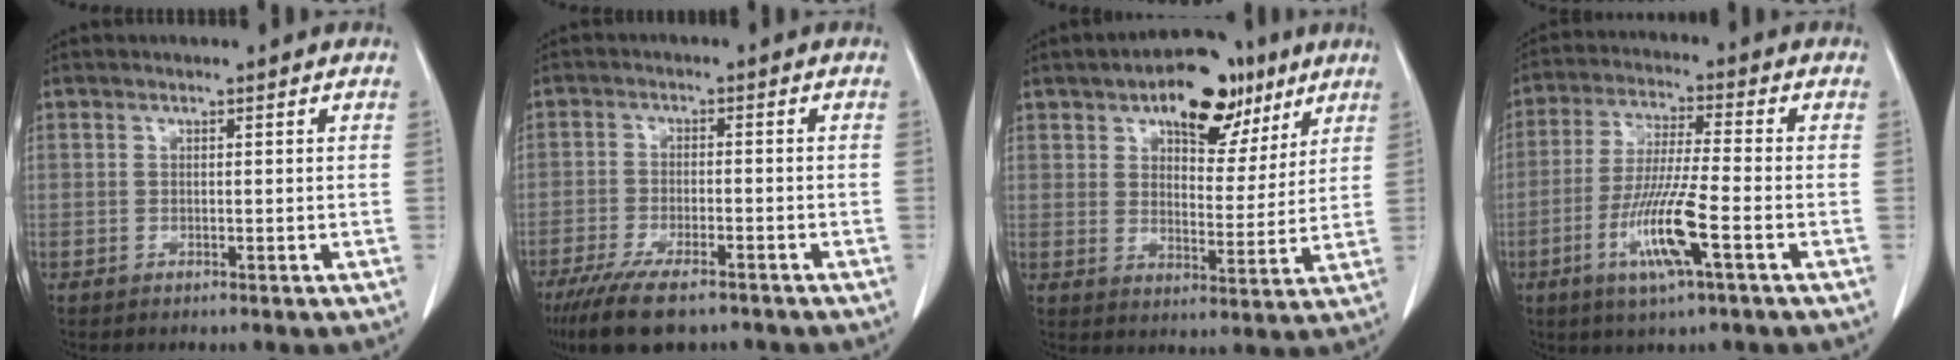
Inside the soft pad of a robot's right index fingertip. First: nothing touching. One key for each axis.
{"total": 10.6, "fx": -7.9, "fy": 2.9, "fz": 6.5, "tx": -0.111, "ty": -0.021, "tz": -0.131}
{"total": 12.7, "fx": 7.5, "fy": 6.4, "fz": 8.0, "tx": -0.106, "ty": 0.016, "tz": 0.113}
{"total": 10.8, "fx": -4.3, "fy": 0.1, "fz": 9.9, "tx": -0.197, "ty": -0.015, "tz": -0.085}